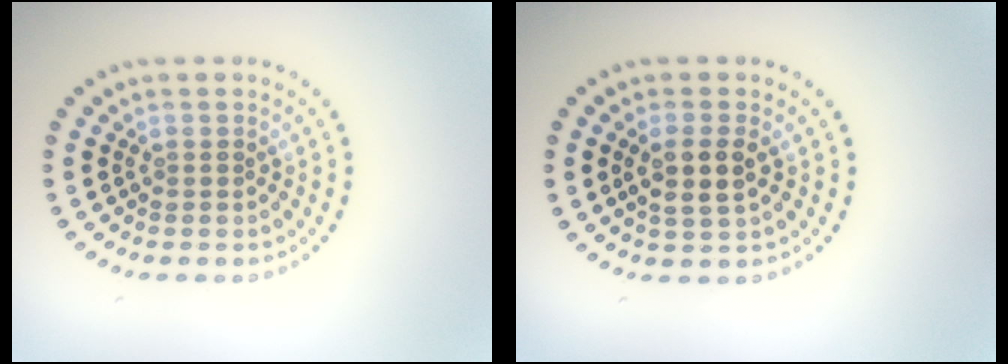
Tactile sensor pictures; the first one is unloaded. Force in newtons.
{"total": 2.7, "press": 2.5, "slide": 1.1}